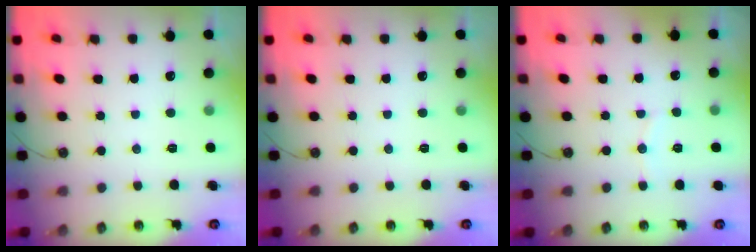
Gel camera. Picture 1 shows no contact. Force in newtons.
{"total": 0.0}
{"total": 3.6, "press": 3.5, "slide": 0.7}